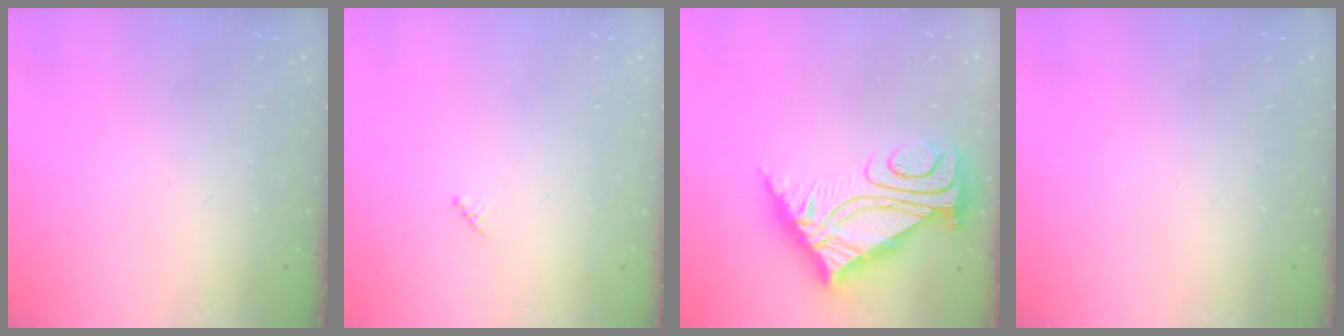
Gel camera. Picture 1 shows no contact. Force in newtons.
{"total": 2.0, "press": 2.0, "slide": 0.2}
{"total": 9.9, "press": 9.8, "slide": 1.0}
{"total": 0.0}